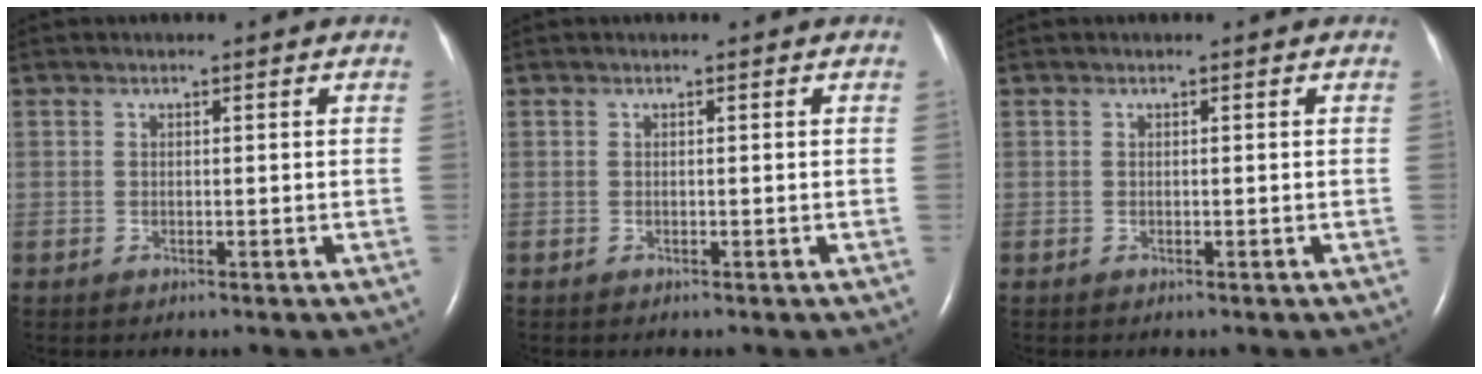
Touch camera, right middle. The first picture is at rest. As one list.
[{"total": 0.0}, {"total": 0.0}]